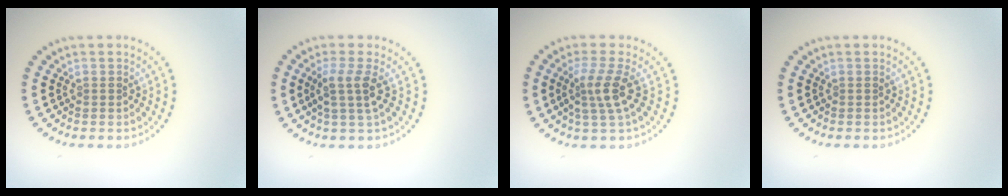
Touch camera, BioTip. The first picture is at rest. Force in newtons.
{"total": 2.5, "press": 2.0, "slide": 1.5}
{"total": 2.9, "press": 2.2, "slide": 1.9}
{"total": 0.0}